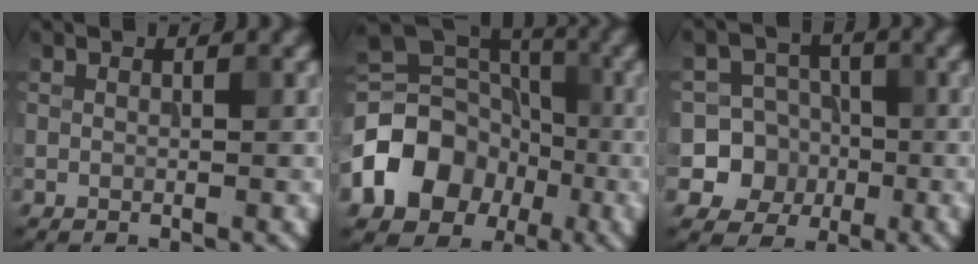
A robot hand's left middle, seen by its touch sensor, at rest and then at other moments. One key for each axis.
{"total": 9.9, "fx": -3.4, "fy": 7.9, "fz": 4.9, "tx": -0.087, "ty": 0.003, "tz": -0.076}
{"total": 8.0, "fx": -1.9, "fy": 7.6, "fz": 1.5, "tx": -0.018, "ty": 0.005, "tz": -0.055}